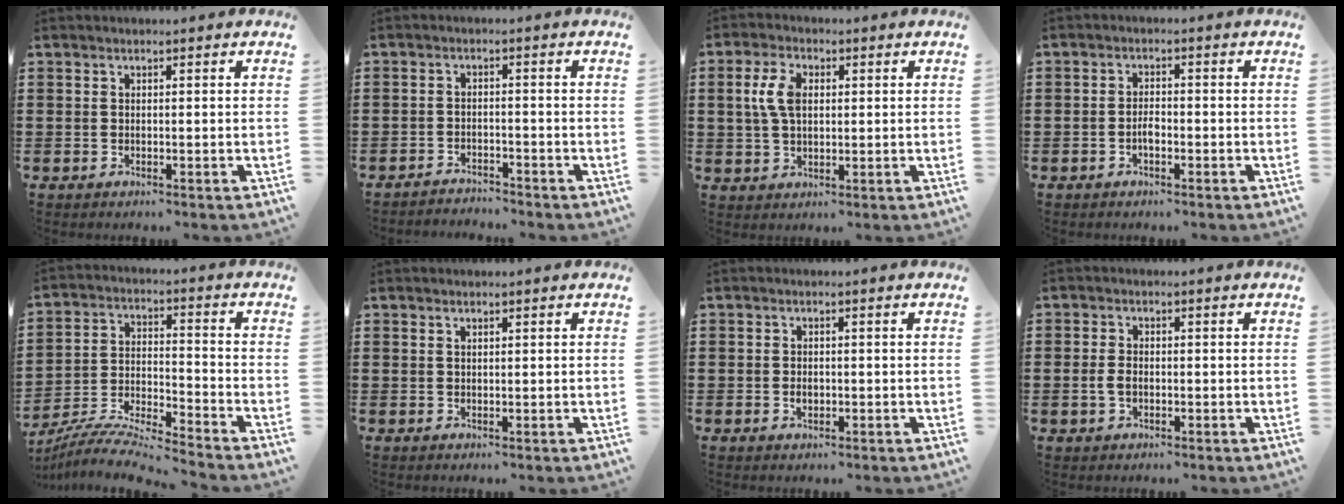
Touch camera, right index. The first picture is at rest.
{"total": 2.3, "force": [-2.3, 0.1, -0.3], "torque": [-0.003, 0.002, -0.050]}
{"total": 5.6, "force": [1.0, 3.1, 4.5], "torque": [-0.111, 0.007, 0.012]}
{"total": 2.0, "force": [-0.8, 1.0, 1.5], "torque": [-0.030, 0.002, -0.014]}
{"total": 8.0, "force": [-7.8, -0.2, 2.0], "torque": [-0.055, -0.008, -0.158]}
{"total": 0.6, "force": [0.5, 0.3, 0.2], "torque": [-0.006, 0.002, 0.009]}
{"total": 1.5, "force": [-0.3, 1.1, 1.0], "torque": [-0.020, 0.004, -0.006]}
{"total": 2.4, "force": [-0.5, 1.6, 1.7], "torque": [-0.042, 0.001, -0.011]}